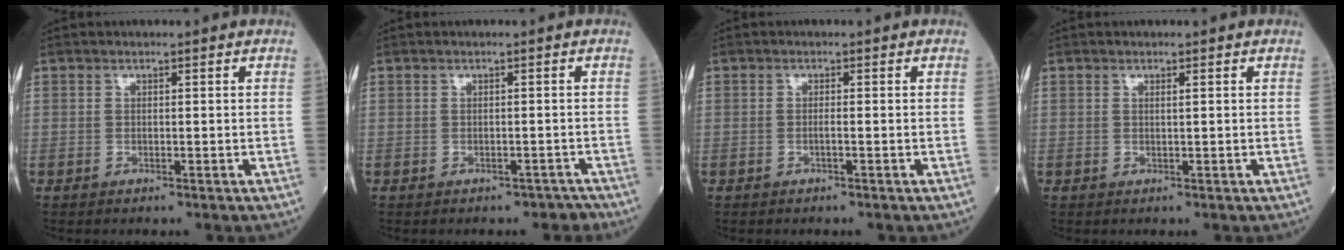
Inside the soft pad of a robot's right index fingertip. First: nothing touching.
{"total": 2.9, "force": [-2.4, 1.5, 0.2], "torque": [0.000, 0.009, -0.032]}
{"total": 0.6, "force": [-0.3, 0.0, 0.5], "torque": [-0.007, 0.003, -0.008]}
{"total": 0.6, "force": [0.2, -0.1, 0.5], "torque": [-0.013, -0.001, 0.006]}